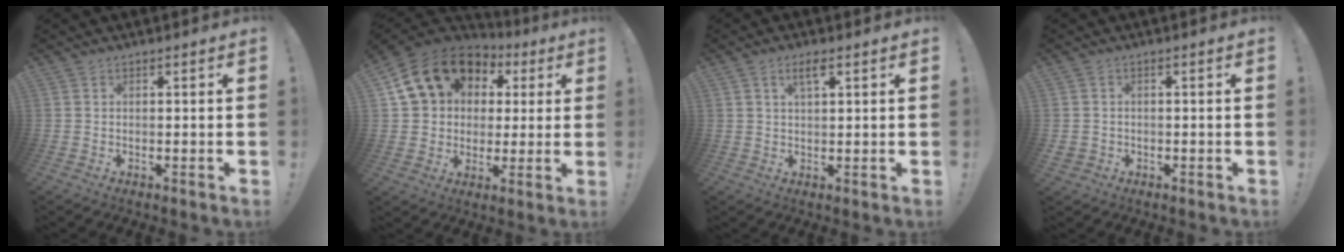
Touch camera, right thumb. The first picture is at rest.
{"total": 17.3, "force": [7.0, 13.6, 8.0], "torque": [-0.128, -0.023, 0.146]}
{"total": 3.9, "force": [1.9, 1.4, 3.1], "torque": [-0.042, -0.005, 0.028]}
{"total": 1.7, "force": [-0.4, 1.5, 0.7], "torque": [-0.010, 0.003, -0.006]}